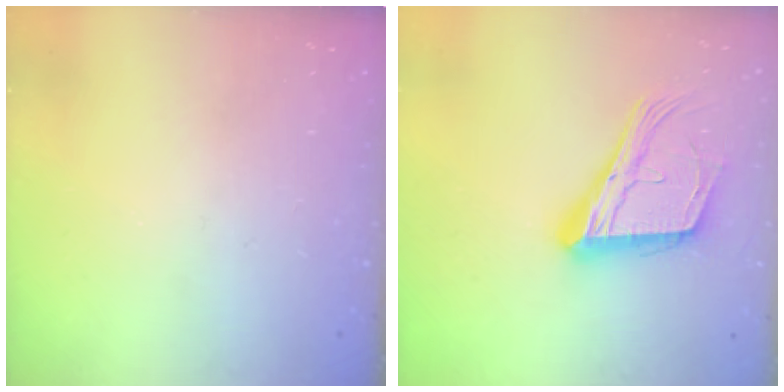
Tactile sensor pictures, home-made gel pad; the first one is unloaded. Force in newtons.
{"total": 18.8, "press": 18.5, "slide": 3.2}